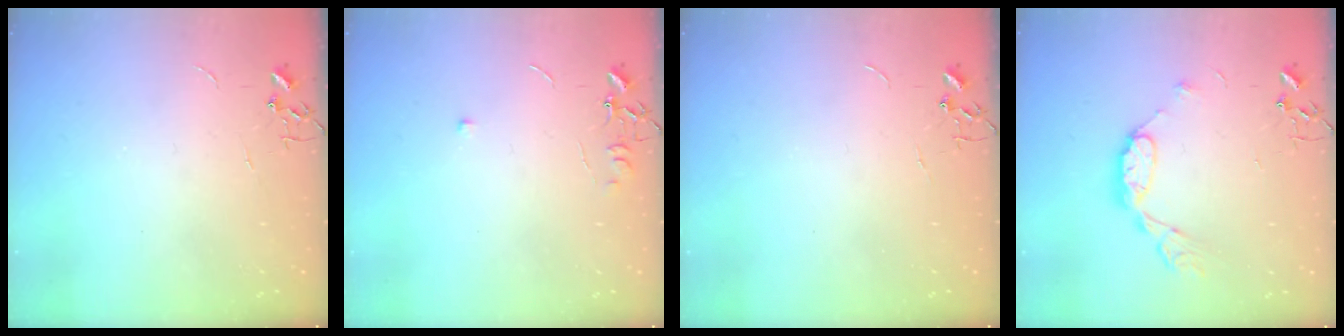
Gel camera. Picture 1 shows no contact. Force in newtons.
{"total": 4.5, "press": 4.5, "slide": 0.6}
{"total": 0.0}
{"total": 9.2, "press": 9.2, "slide": 0.2}